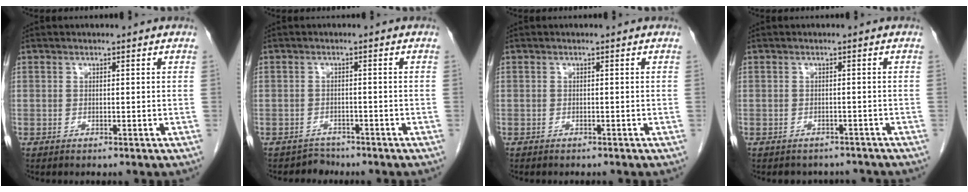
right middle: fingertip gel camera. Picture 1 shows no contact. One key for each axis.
{"total": 2.1, "fx": -1.7, "fy": 0.7, "fz": -0.9, "tx": 0.016, "ty": 0.000, "tz": -0.031}
{"total": 0.5, "fx": -0.5, "fy": 0.1, "fz": 0.2, "tx": -0.008, "ty": -0.001, "tz": -0.008}
{"total": 4.2, "fx": -3.8, "fy": 1.8, "fz": 0.1, "tx": -0.002, "ty": 0.005, "tz": -0.044}